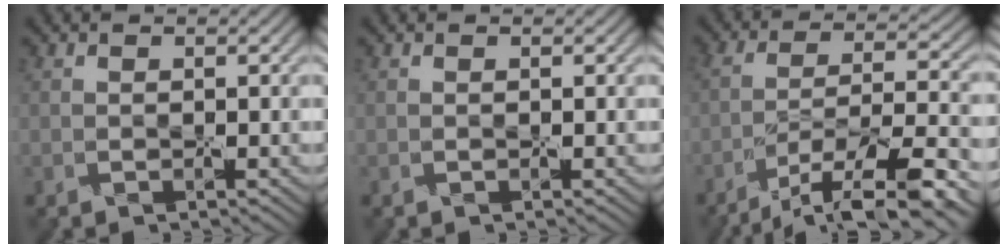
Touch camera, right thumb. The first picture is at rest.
{"total": 0.0}
{"total": 13.4, "force": [-9.3, 3.4, 9.0], "torque": [-0.159, -0.013, -0.146]}